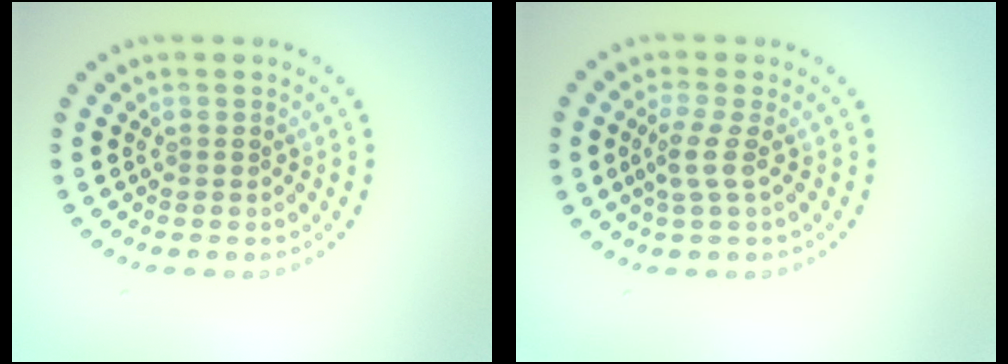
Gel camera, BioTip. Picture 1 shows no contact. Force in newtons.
{"total": 2.0, "press": 1.5, "slide": 1.3}